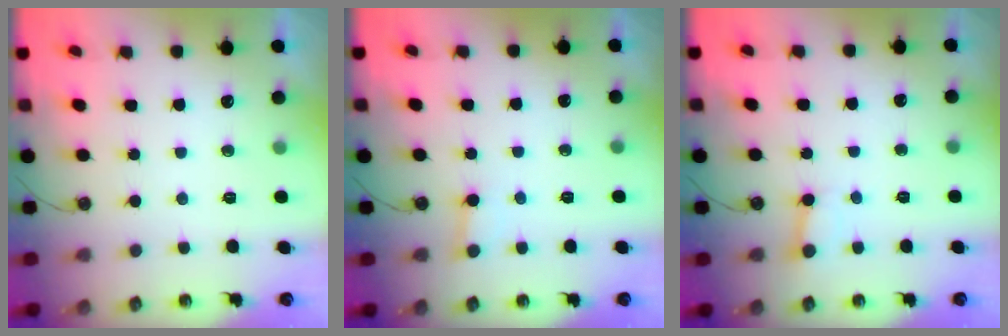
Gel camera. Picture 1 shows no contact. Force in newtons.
{"total": 2.2, "press": 2.2, "slide": 0.1}
{"total": 3.7, "press": 3.6, "slide": 0.4}